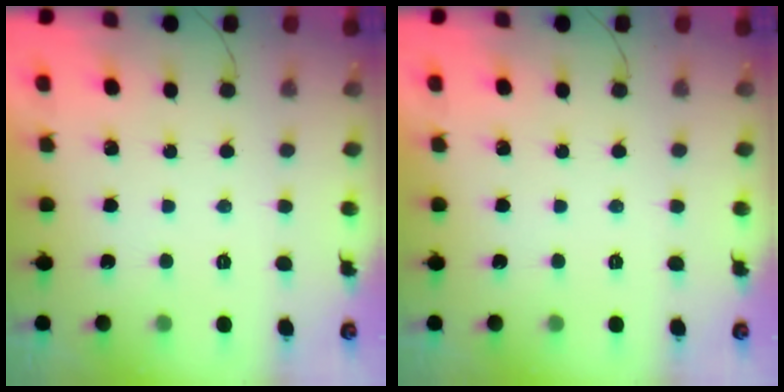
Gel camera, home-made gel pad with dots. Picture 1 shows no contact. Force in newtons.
{"total": 0.0}